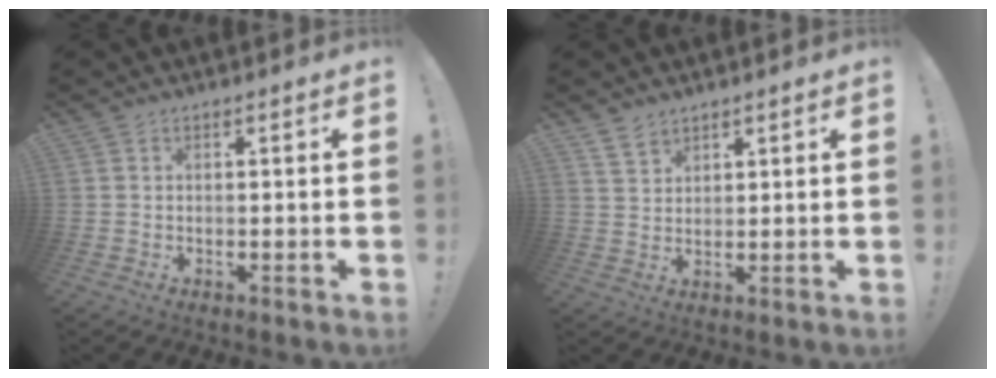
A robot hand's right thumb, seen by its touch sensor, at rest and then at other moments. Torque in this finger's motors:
{"motor_torque": [-0.05, 0.13, -0.14, 0.15, 0.03]}